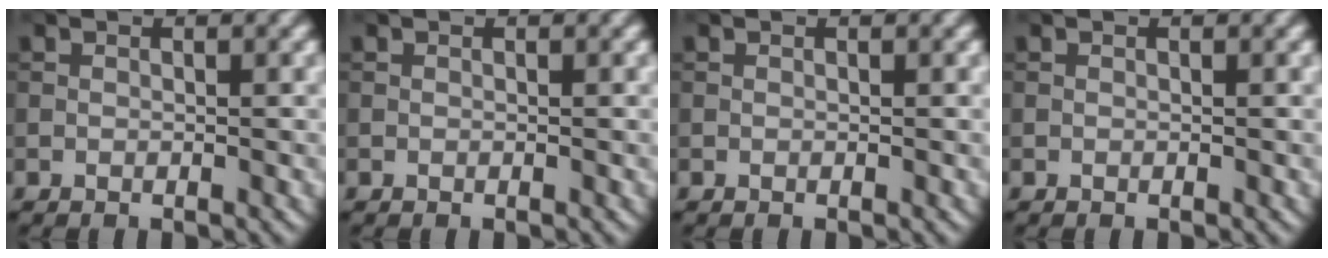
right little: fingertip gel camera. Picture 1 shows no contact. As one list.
[{"total": 0.0}, {"total": 0.0}, {"total": 0.0}]